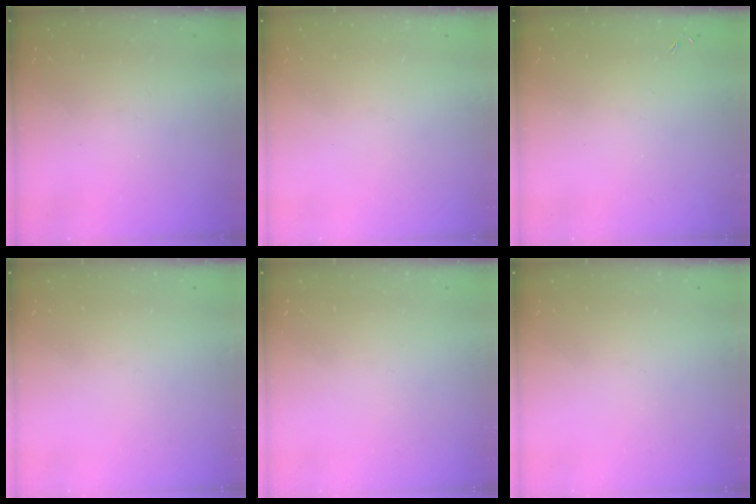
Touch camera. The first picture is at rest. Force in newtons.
{"total": 0.0}
{"total": 0.0}
{"total": 0.0}
{"total": 0.0}
{"total": 0.0}